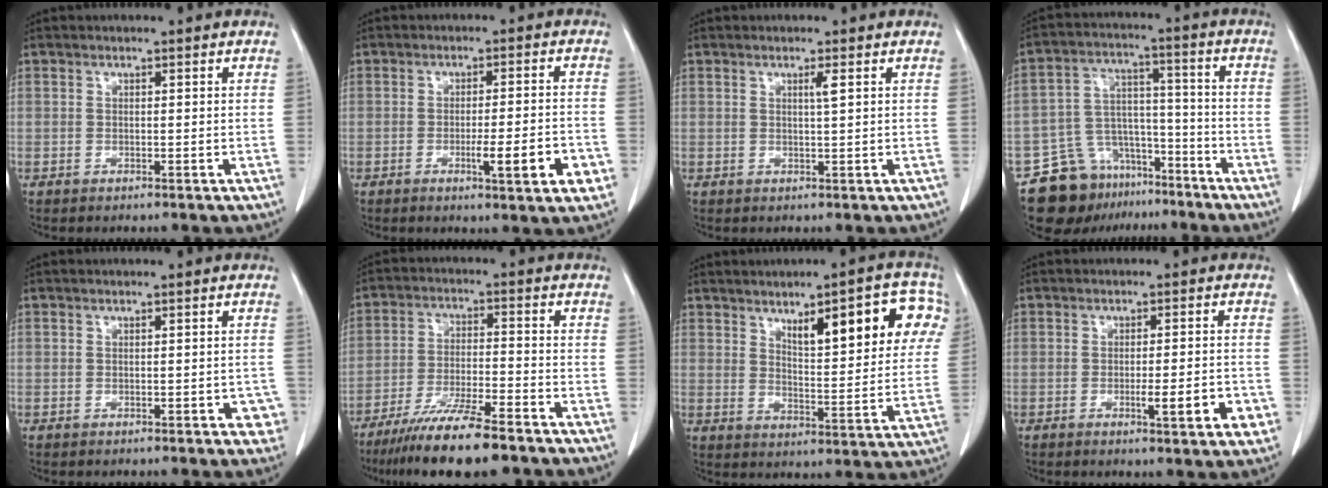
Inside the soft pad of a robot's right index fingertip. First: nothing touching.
{"total": 8.1, "force": [-3.0, 0.7, 7.5], "torque": [-0.100, -0.005, -0.039]}
{"total": 1.3, "force": [0.5, -0.3, 1.2], "torque": [-0.023, -0.003, 0.009]}
{"total": 12.4, "force": [-9.2, 7.5, 3.6], "torque": [-0.061, 0.049, -0.147]}
{"total": 3.1, "force": [-1.2, 1.2, 2.6], "torque": [-0.017, 0.008, -0.012]}
{"total": 13.3, "force": [-10.3, 1.2, 8.2], "torque": [-0.143, -0.034, -0.175]}
{"total": 14.9, "force": [6.8, 3.6, 12.8], "torque": [-0.160, 0.014, 0.094]}
{"total": 6.3, "force": [-2.3, 0.8, 5.8], "torque": [-0.078, -0.003, -0.028]}